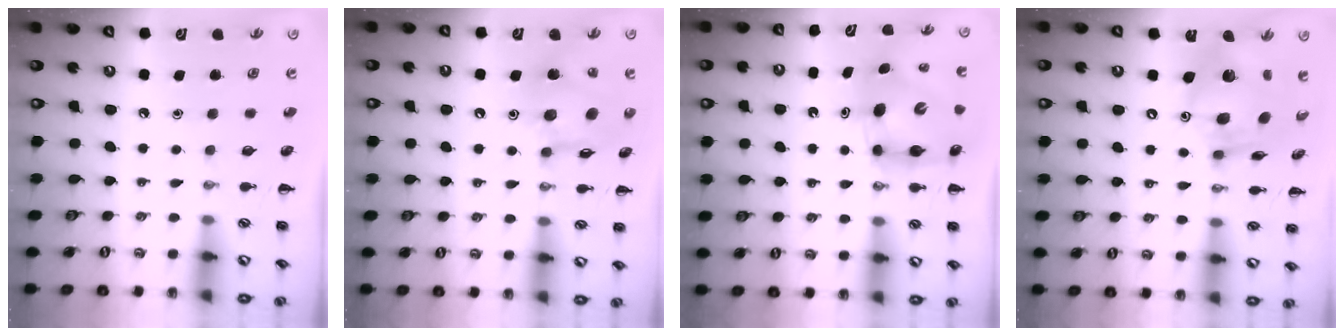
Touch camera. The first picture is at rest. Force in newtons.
{"total": 14.7, "press": 14.4, "slide": 3.3}
{"total": 7.4, "press": 7.4, "slide": 0.8}
{"total": 14.0, "press": 13.3, "slide": 4.3}